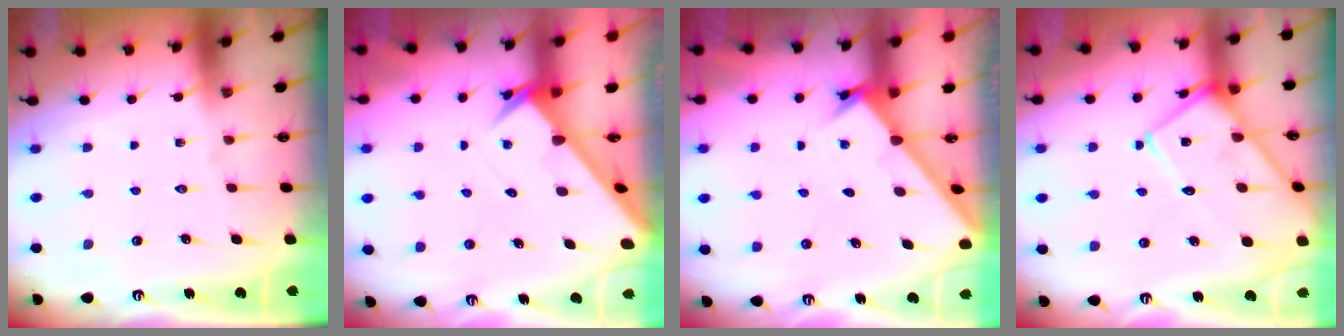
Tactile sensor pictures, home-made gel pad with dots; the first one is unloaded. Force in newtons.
{"total": 2.7, "press": 2.7, "slide": 0.2}
{"total": 1.8, "press": 1.8, "slide": 0.2}
{"total": 14.0, "press": 14.0, "slide": 1.6}